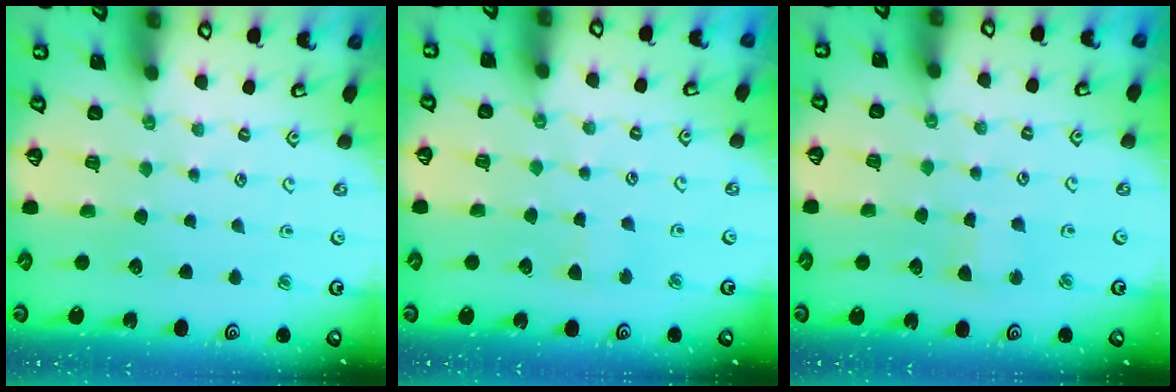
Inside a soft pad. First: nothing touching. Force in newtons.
{"total": 2.7, "press": 2.6, "slide": 0.4}
{"total": 2.5, "press": 2.5, "slide": 0.3}